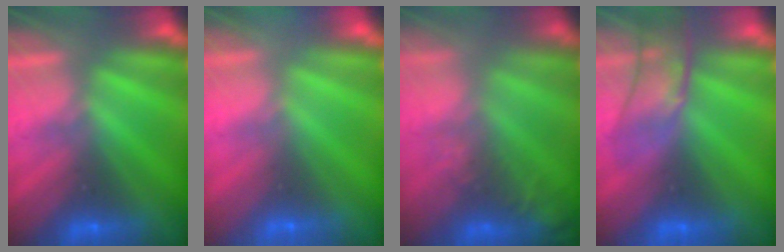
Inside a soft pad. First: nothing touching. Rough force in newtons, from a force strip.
{"total": 10.8}
{"total": 7.4}
{"total": 3.4}